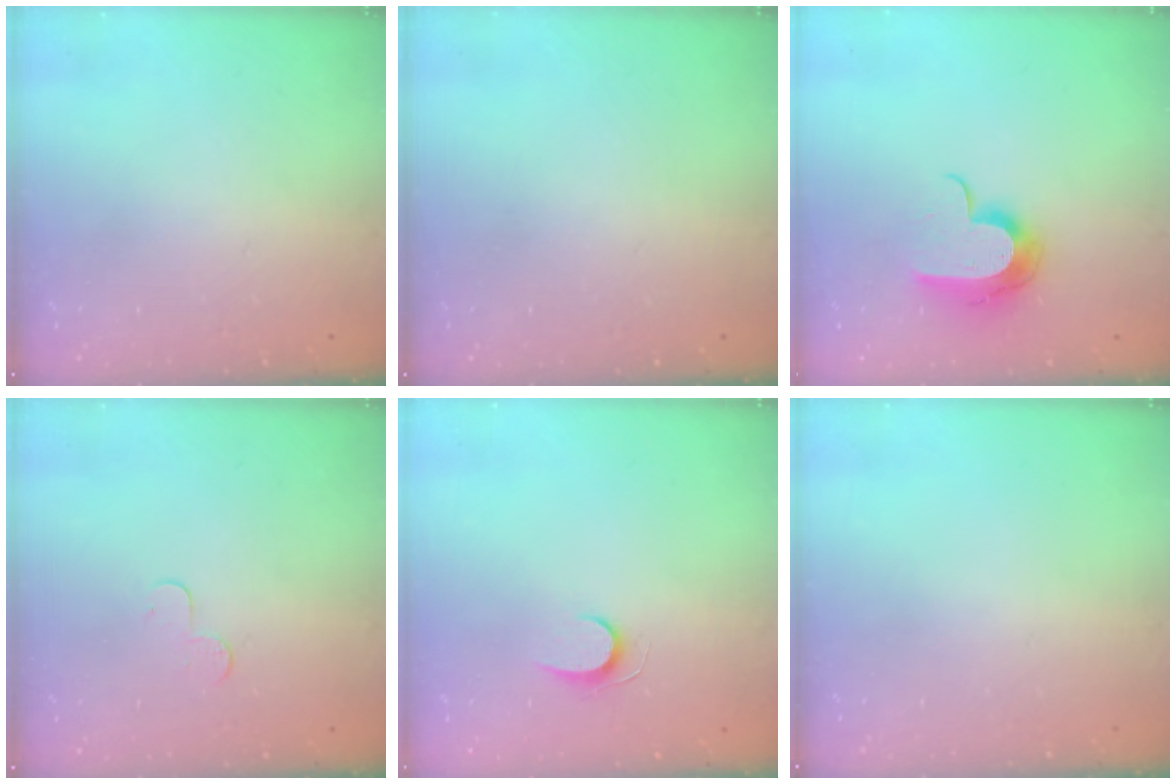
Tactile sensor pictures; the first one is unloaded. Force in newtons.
{"total": 0.0}
{"total": 11.3, "press": 11.2, "slide": 0.7}
{"total": 3.9, "press": 3.9, "slide": 0.4}
{"total": 5.6, "press": 5.6, "slide": 0.5}
{"total": 0.0}